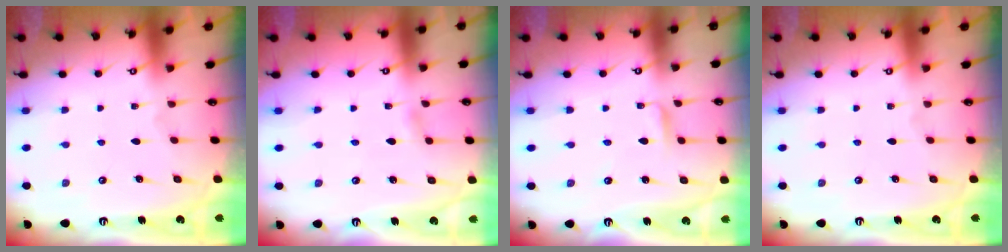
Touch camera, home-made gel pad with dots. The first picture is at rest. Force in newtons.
{"total": 2.6, "press": 2.6, "slide": 0.3}
{"total": 2.6, "press": 2.5, "slide": 0.3}
{"total": 0.0}